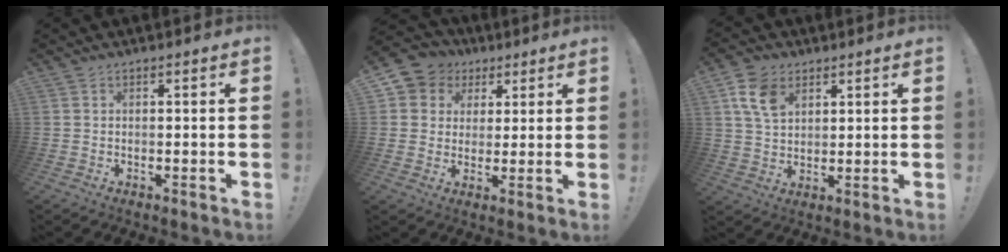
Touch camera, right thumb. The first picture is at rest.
{"total": 7.1, "force": [2.1, 6.6, 1.5], "torque": [-0.015, -0.010, 0.045]}
{"total": 10.1, "force": [4.9, 6.8, 5.5], "torque": [-0.093, -0.008, 0.096]}